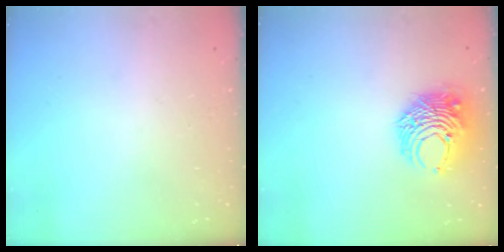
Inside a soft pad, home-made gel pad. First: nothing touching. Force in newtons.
{"total": 9.9, "press": 9.9, "slide": 0.8}